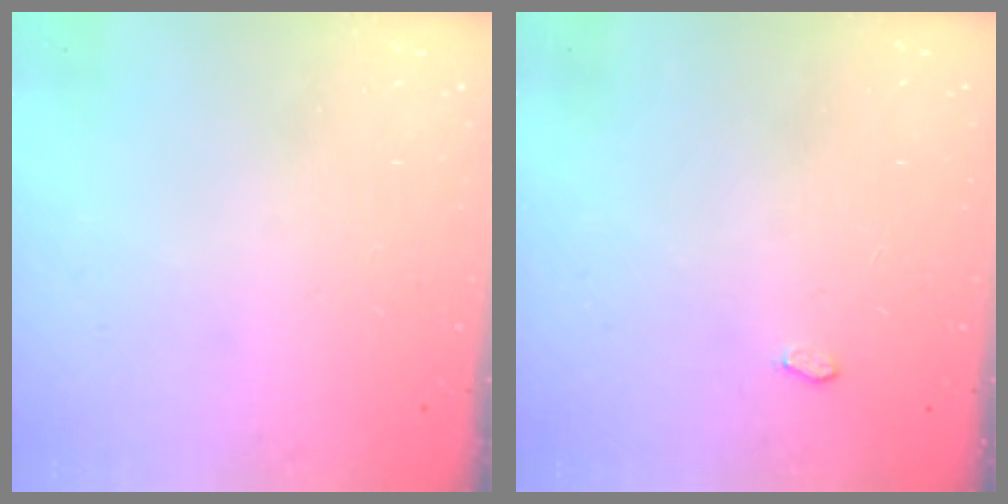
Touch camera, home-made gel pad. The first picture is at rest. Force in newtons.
{"total": 2.3, "press": 2.3, "slide": 0.3}